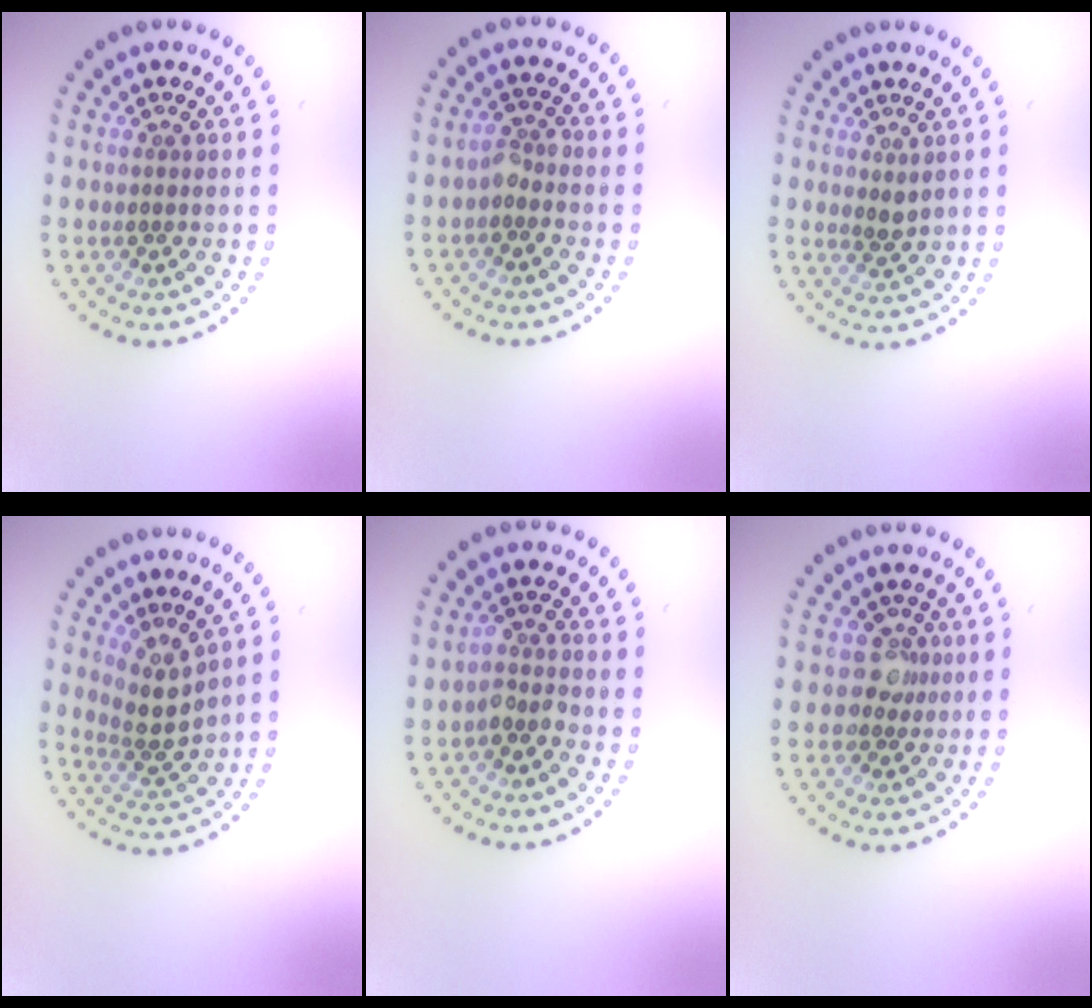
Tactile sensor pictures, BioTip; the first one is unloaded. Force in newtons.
{"total": 1.7, "press": 1.4, "slide": 0.9}
{"total": 1.2, "press": 1.1, "slide": 0.5}
{"total": 3.0, "press": 2.2, "slide": 2.0}
{"total": 1.7, "press": 1.4, "slide": 1.1}
{"total": 2.0, "press": 1.6, "slide": 1.2}